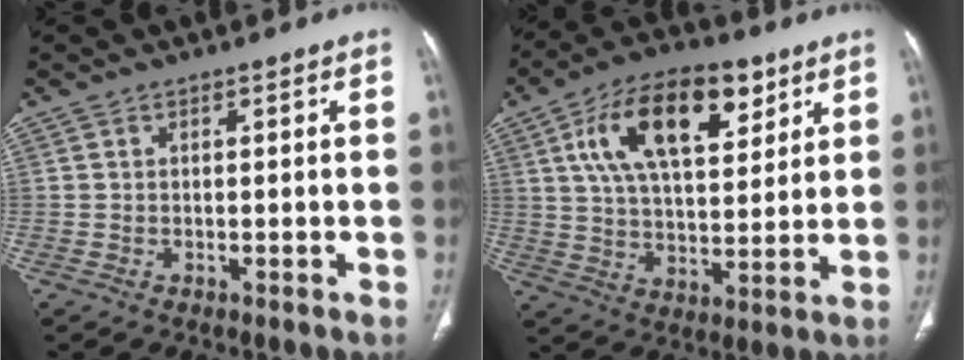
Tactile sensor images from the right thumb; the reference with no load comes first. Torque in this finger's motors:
{"motor_torque": [-0.02, 1.09, 0.98, 0.69, 0.18]}